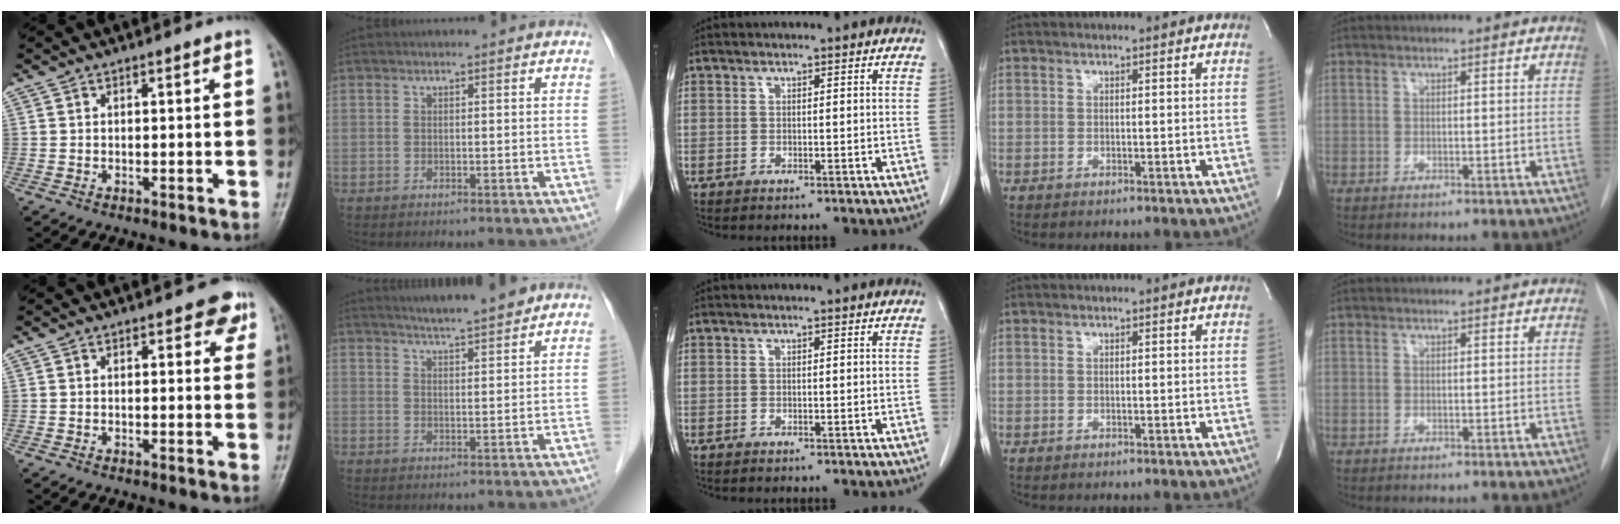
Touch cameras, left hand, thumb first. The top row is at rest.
{"thumb": {"total": 3.8, "force": [2.3, 2.1, 2.1], "torque": [0.009, -0.007, 0.022]}, "index": {"total": 6.6, "force": [5.9, 0.0, 3.0], "torque": [-0.053, 0.006, 0.087]}}